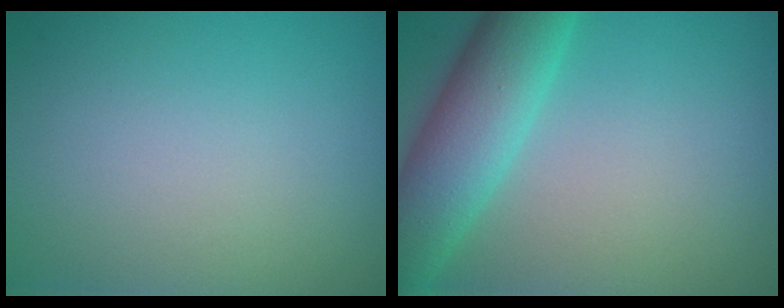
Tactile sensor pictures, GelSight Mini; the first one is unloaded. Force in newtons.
{"total": 7.0, "press": 7.0, "slide": 0.3}